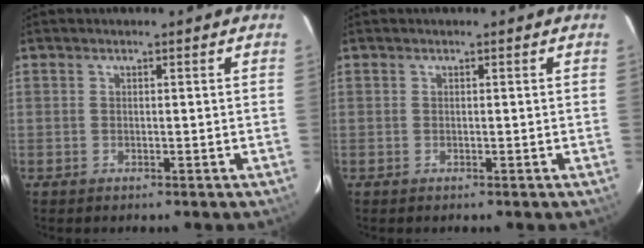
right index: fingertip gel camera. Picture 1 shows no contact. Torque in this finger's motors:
{"motor_torque": [0.00, 0.00, 0.00, 0.00]}